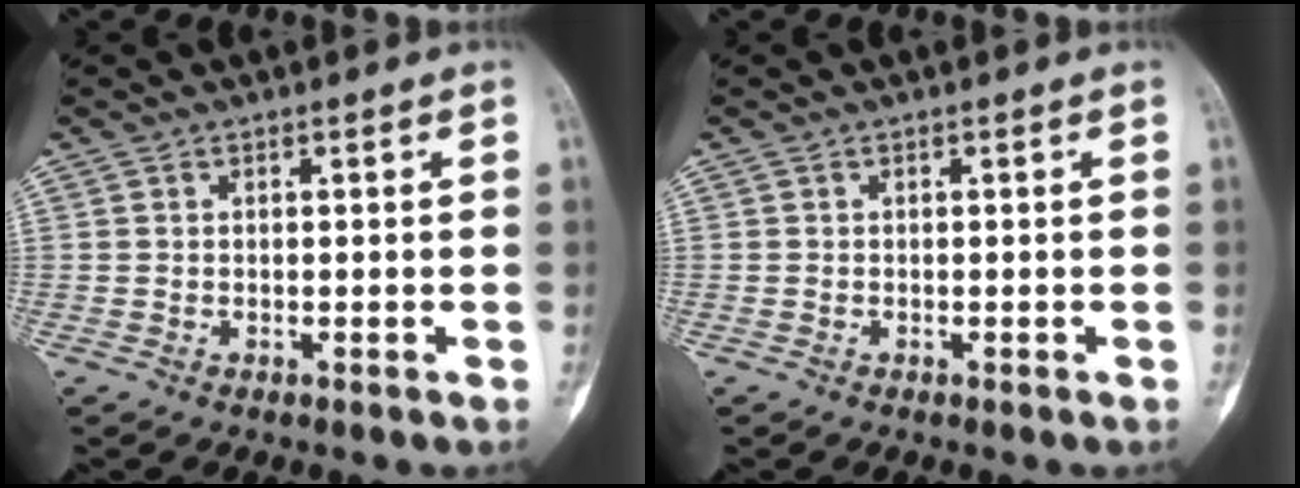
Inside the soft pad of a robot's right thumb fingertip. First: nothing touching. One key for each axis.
{"total": 0.0}